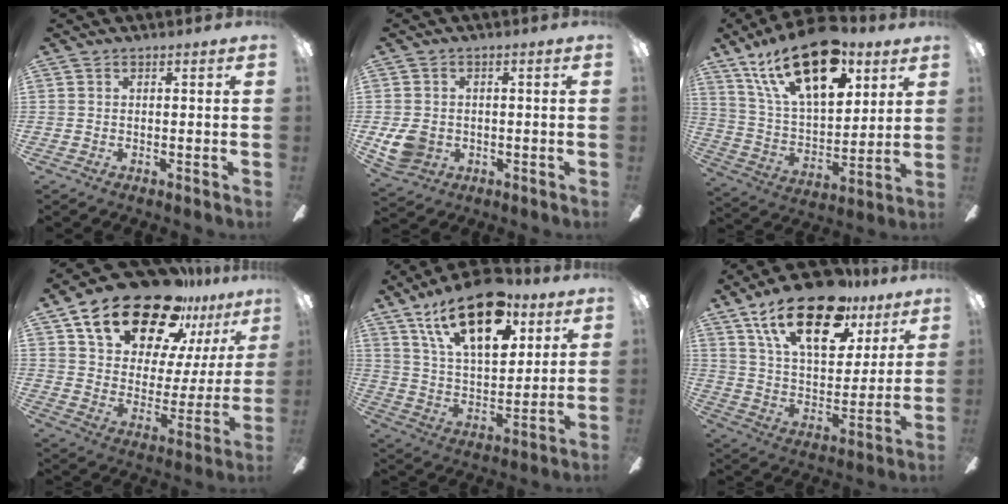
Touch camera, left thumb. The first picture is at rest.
{"total": 6.6, "force": [-0.8, 5.7, 3.3], "torque": [-0.073, 0.011, -0.011]}
{"total": 24.1, "force": [13.6, 11.8, 16.0], "torque": [-0.290, -0.064, 0.232]}
{"total": 24.0, "force": [17.4, 11.2, 12.3], "torque": [-0.205, -0.106, 0.305]}
{"total": 21.6, "force": [12.4, 10.7, 14.2], "torque": [-0.226, -0.053, 0.213]}
{"total": 24.1, "force": [14.5, 11.0, 15.8], "torque": [-0.263, -0.070, 0.249]}